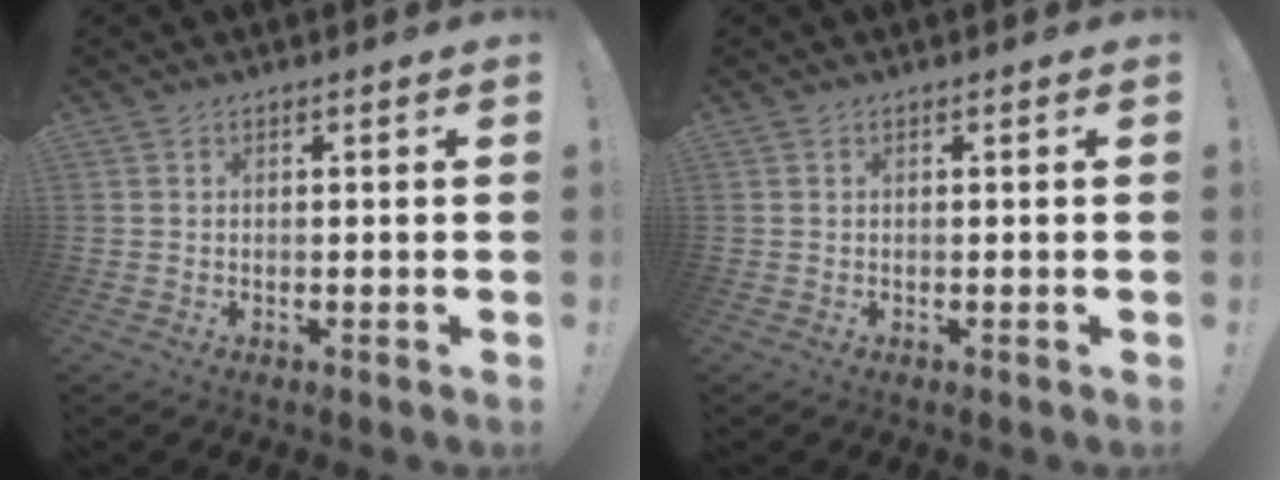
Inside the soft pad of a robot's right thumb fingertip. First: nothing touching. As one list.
[{"total": 0.0}]